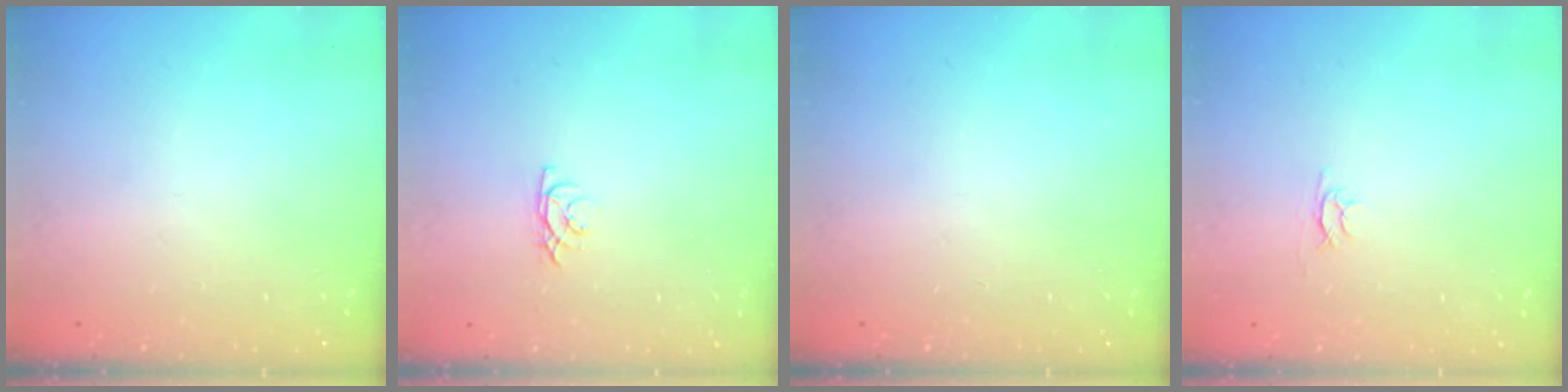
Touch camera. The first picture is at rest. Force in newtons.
{"total": 3.0, "press": 3.0, "slide": 0.5}
{"total": 0.0}
{"total": 2.4, "press": 2.4, "slide": 0.3}